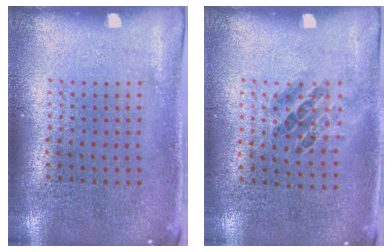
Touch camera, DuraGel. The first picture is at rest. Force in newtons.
{"total": 0.9, "press": 0.6, "slide": 0.6}